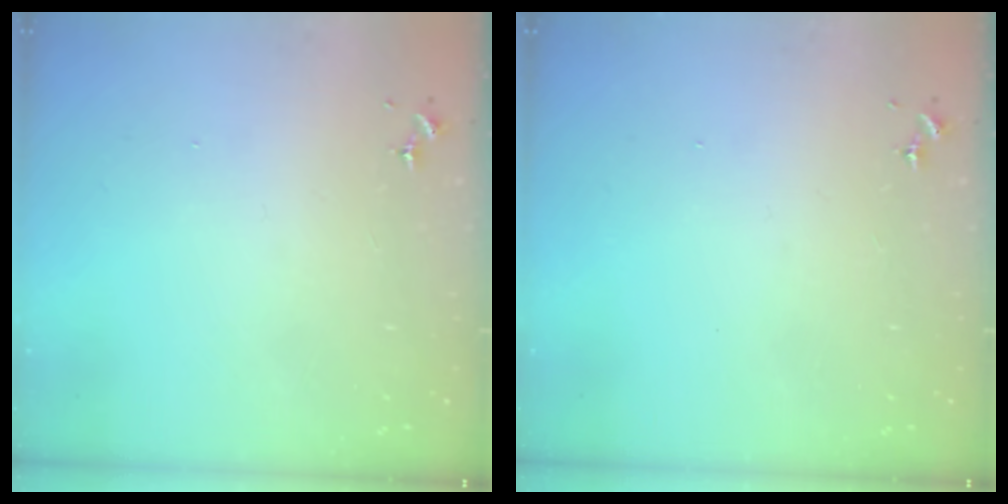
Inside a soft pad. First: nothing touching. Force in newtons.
{"total": 0.0}